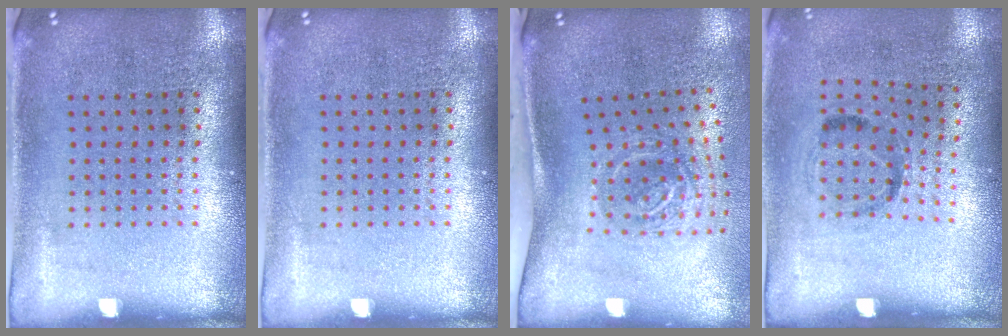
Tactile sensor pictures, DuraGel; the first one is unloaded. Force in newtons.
{"total": 0.0}
{"total": 2.1, "press": 1.3, "slide": 1.6}
{"total": 1.1, "press": 0.6, "slide": 0.9}